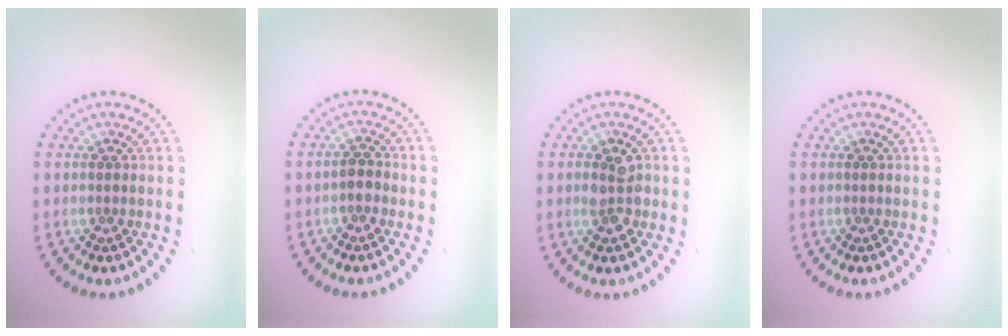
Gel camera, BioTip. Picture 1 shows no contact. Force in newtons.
{"total": 1.2, "press": 1.2, "slide": 0.3}
{"total": 2.4, "press": 2.4, "slide": 0.1}
{"total": 0.0}